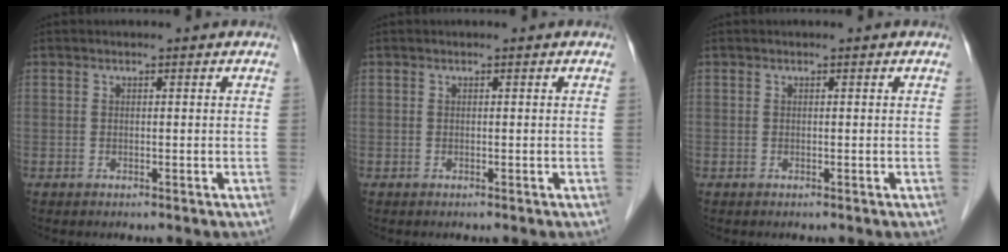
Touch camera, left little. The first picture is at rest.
{"total": 0.0}
{"total": 0.0}